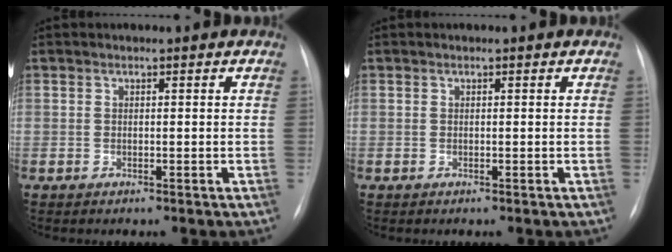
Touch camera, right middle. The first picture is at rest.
{"total": 0.0}